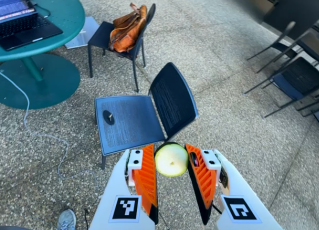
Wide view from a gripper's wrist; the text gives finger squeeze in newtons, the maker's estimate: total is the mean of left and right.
{"total": 9.3, "left": 9.3, "right": 9.3}